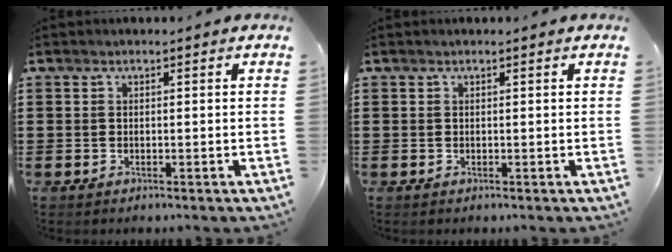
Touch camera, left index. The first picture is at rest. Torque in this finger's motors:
{"motor_torque": [2.14, 0.00, -0.02, -0.01]}